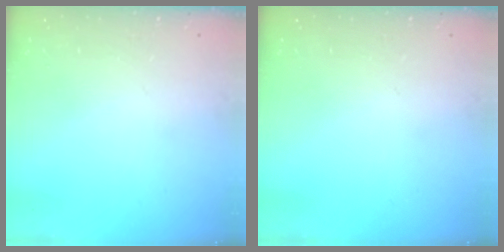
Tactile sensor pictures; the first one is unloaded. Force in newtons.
{"total": 0.0}